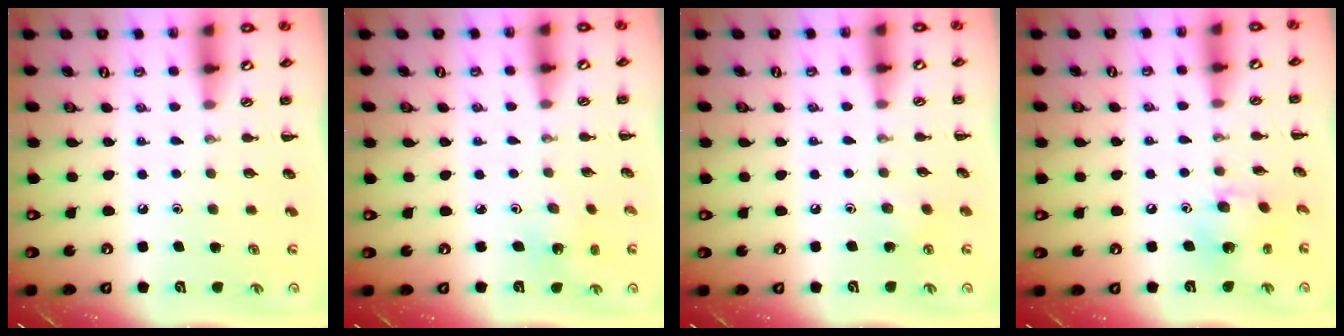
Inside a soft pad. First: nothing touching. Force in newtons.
{"total": 2.0, "press": 1.9, "slide": 0.7}
{"total": 4.6, "press": 4.5, "slide": 1.2}
{"total": 6.6, "press": 6.5, "slide": 0.6}